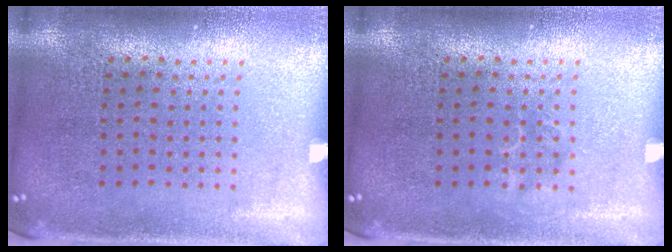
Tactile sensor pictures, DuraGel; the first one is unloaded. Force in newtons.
{"total": 0.9, "press": 0.8, "slide": 0.2}